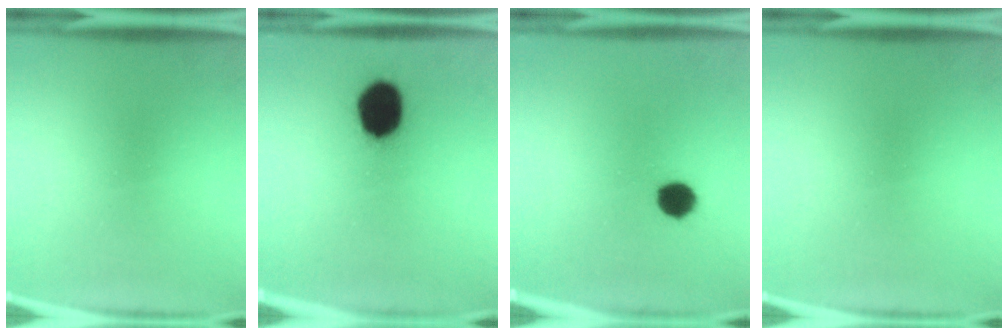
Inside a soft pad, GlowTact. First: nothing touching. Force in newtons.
{"total": 14.1}
{"total": 5.3}
{"total": 0.0}